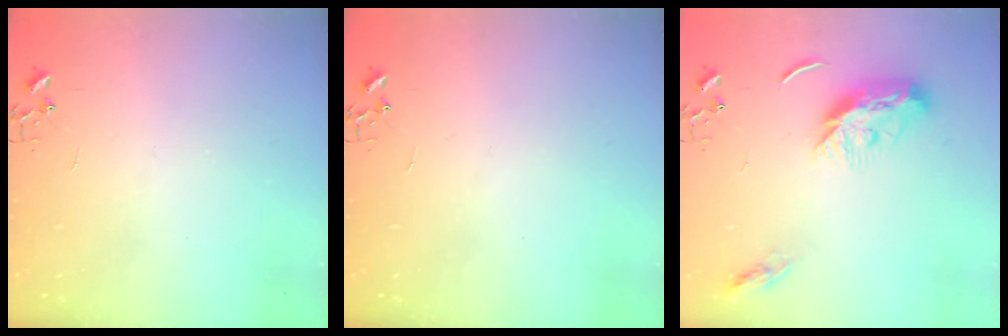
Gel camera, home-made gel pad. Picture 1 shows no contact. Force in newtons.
{"total": 0.0}
{"total": 11.0, "press": 11.0, "slide": 0.1}